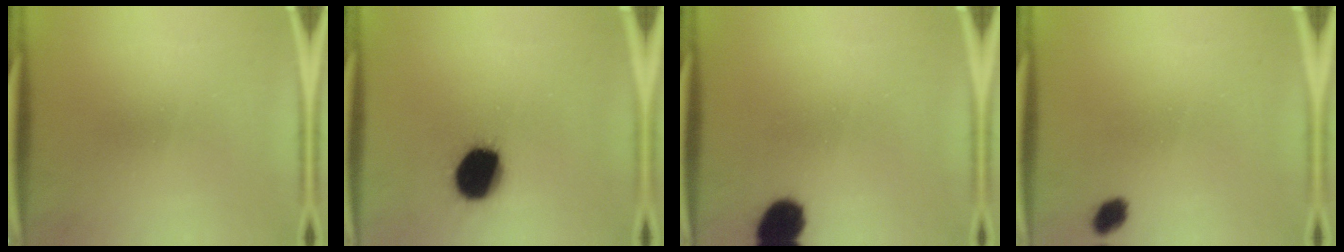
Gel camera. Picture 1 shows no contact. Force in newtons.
{"total": 15.7}
{"total": 8.9}
{"total": 2.8}